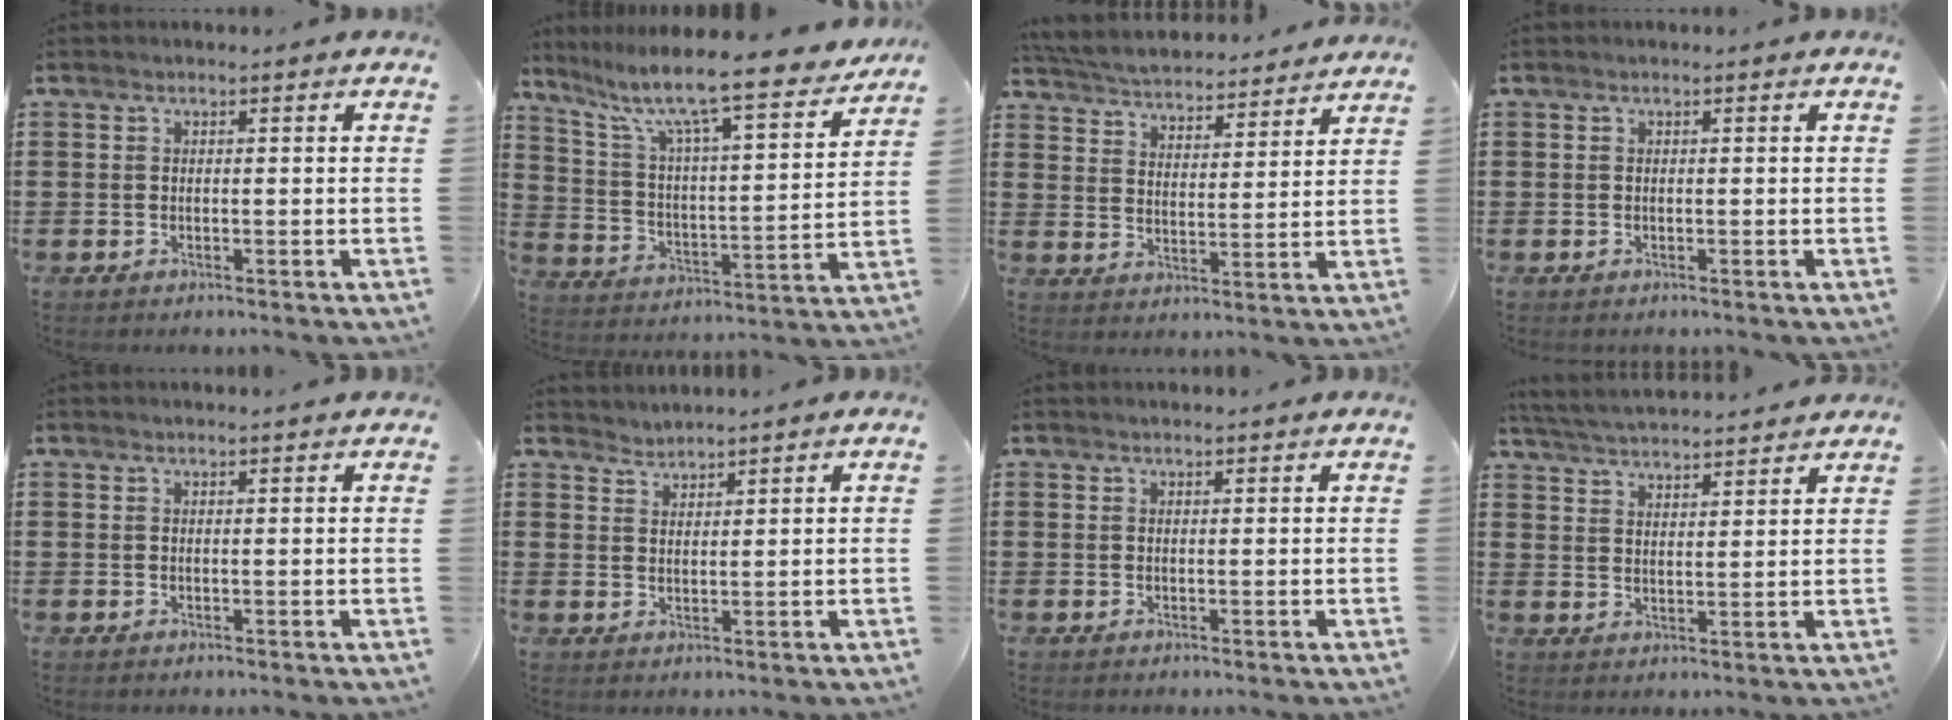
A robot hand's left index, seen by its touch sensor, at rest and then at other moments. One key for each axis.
{"total": 10.1, "fx": 8.2, "fy": 0.6, "fz": 5.8, "tx": -0.136, "ty": -0.062, "tz": 0.130}
{"total": 4.7, "fx": 4.6, "fy": 0.1, "fz": 0.3, "tx": -0.032, "ty": -0.034, "tz": 0.077}
{"total": 0.0}
{"total": 0.9, "fx": 0.8, "fy": -0.1, "fz": 0.4, "tx": -0.008, "ty": -0.002, "tz": 0.016}
{"total": 2.0, "fx": 2.0, "fy": -0.1, "fz": -0.6, "tx": 0.005, "ty": -0.003, "tz": 0.040}
{"total": 0.8, "fx": 0.8, "fy": -0.1, "fz": 0.1, "tx": -0.004, "ty": -0.002, "tz": 0.016}
{"total": 4.1, "fx": 4.0, "fy": -0.1, "fz": 0.6, "tx": -0.028, "ty": -0.022, "tz": 0.070}